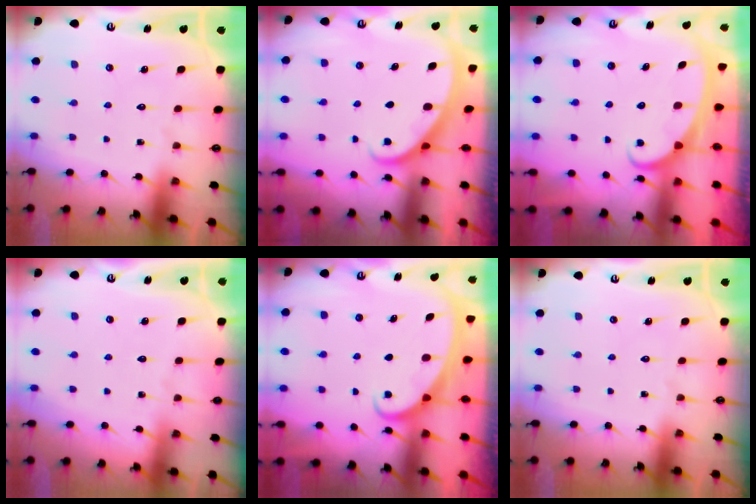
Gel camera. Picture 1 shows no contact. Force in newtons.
{"total": 2.2, "press": 2.2, "slide": 0.1}
{"total": 2.5, "press": 2.5, "slide": 0.3}
{"total": 1.8, "press": 1.7, "slide": 0.2}
{"total": 2.2, "press": 2.2, "slide": 0.1}
{"total": 0.0}